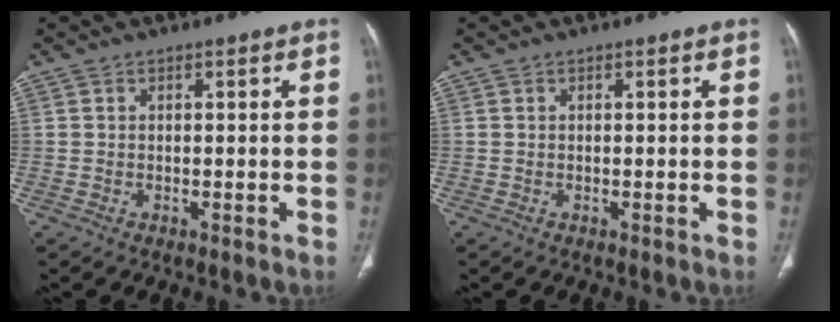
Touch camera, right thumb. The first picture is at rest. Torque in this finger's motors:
{"motor_torque": [-0.03, -0.03, 0.31, -0.13, 0.01]}